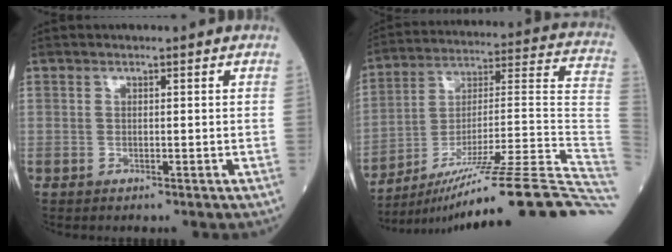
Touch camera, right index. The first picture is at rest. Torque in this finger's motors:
{"motor_torque": [-1.19, -0.95, -0.58, -0.14]}